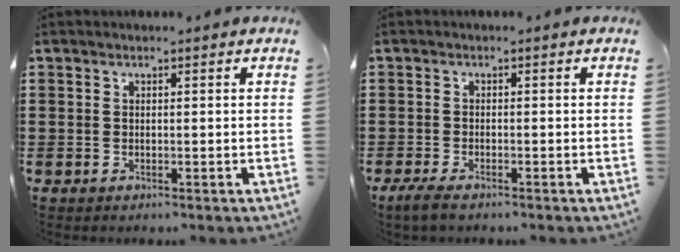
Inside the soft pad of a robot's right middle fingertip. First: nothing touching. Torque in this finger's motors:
{"motor_torque": [0.53, -0.44, 0.32, 0.10]}